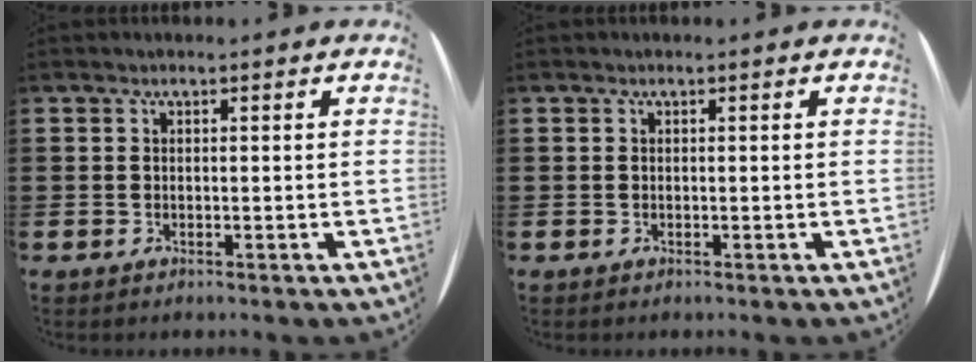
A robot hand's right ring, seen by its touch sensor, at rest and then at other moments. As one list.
[{"total": 0.0}]